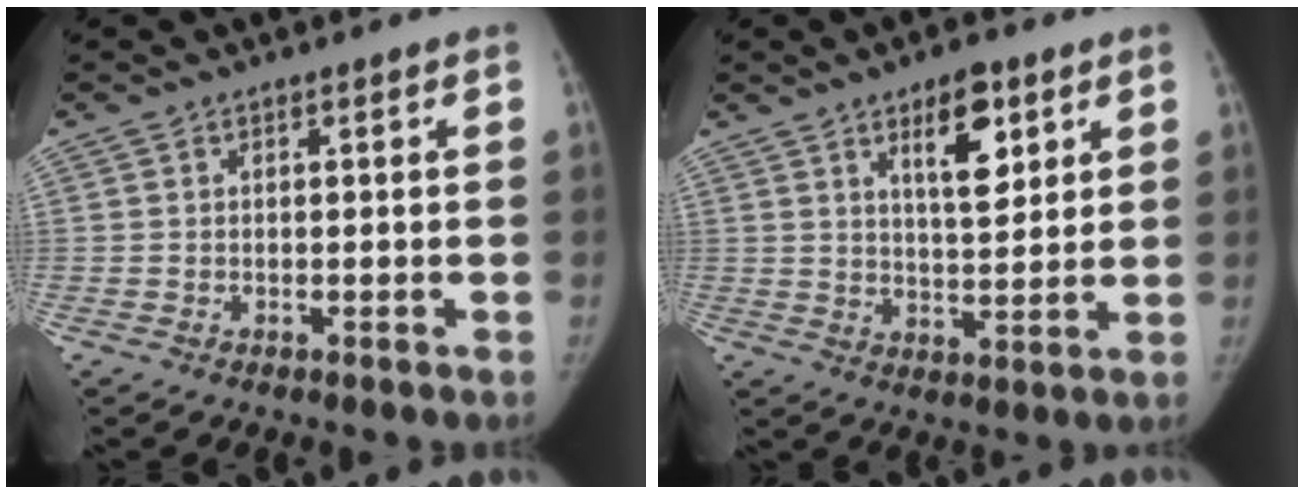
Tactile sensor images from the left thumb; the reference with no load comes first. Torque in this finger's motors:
{"motor_torque": [0.03, 0.16, 0.32, 0.41, 0.05]}